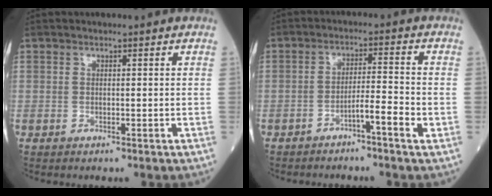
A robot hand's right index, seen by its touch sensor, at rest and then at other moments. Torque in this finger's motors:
{"motor_torque": [0.35, -0.04, 0.06, 0.01]}